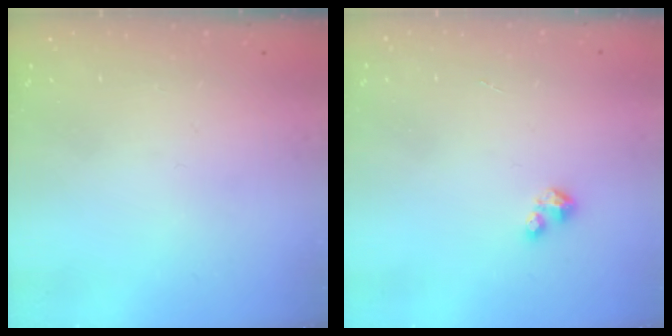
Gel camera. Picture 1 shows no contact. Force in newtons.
{"total": 1.7, "press": 1.7, "slide": 0.2}